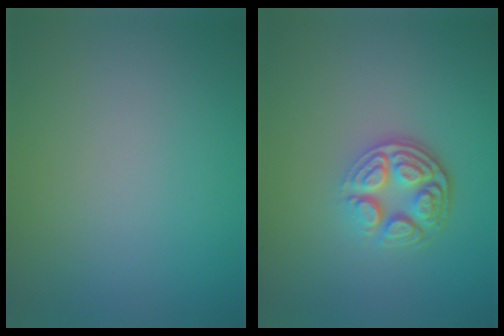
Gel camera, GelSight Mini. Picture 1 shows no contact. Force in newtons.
{"total": 4.7, "press": 3.3, "slide": 3.3}